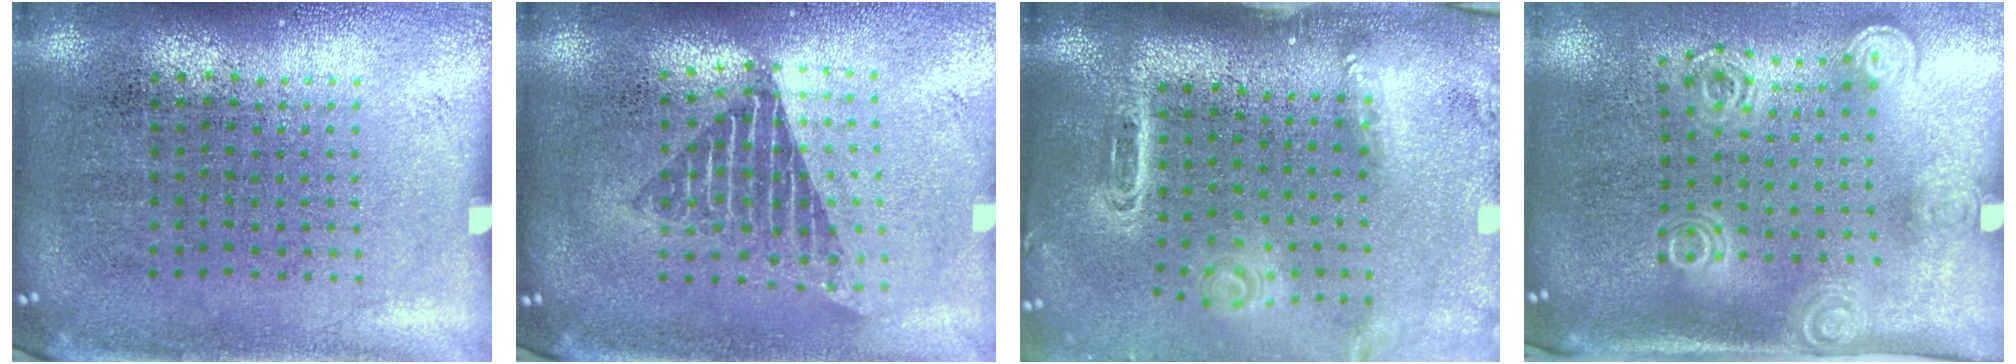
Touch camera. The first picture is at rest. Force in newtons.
{"total": 1.7, "press": 1.4, "slide": 1.0}
{"total": 2.9, "press": 2.1, "slide": 2.1}
{"total": 2.0, "press": 1.5, "slide": 1.3}